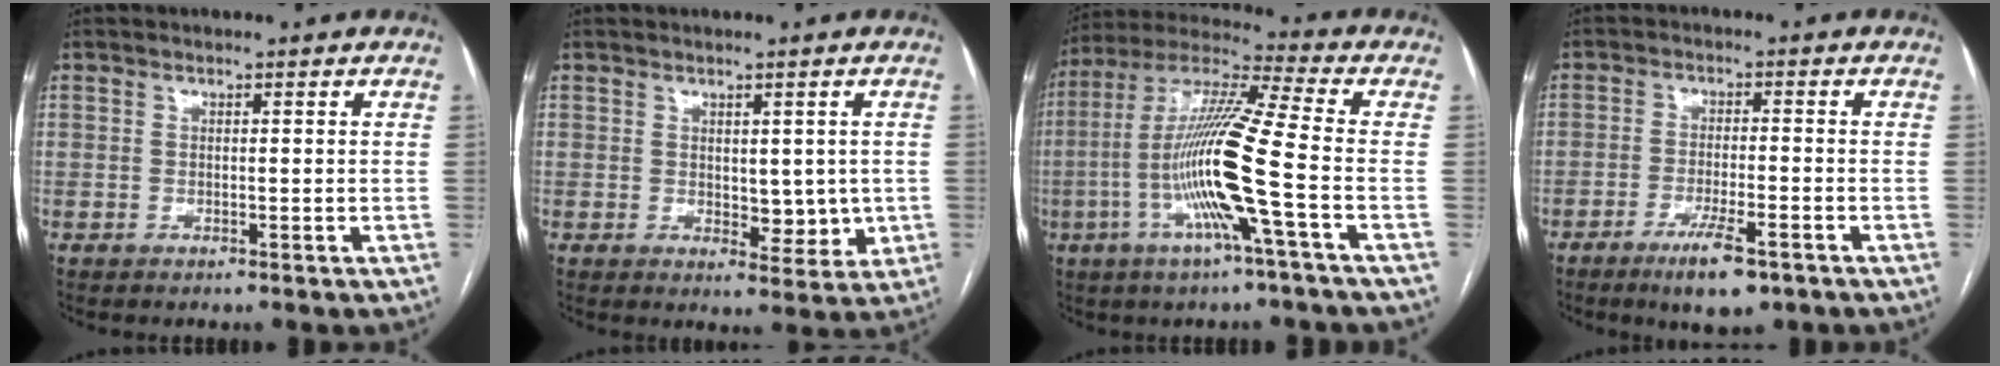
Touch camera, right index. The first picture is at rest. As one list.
[{"total": 5.1, "force": [0.1, 2.9, 4.2], "torque": [-0.046, -0.008, 0.011]}, {"total": 15.7, "force": [-4.1, -0.9, 15.2], "torque": [-0.301, -0.004, -0.091]}, {"total": 7.0, "force": [-4.4, 1.3, 5.3], "torque": [-0.095, -0.011, -0.068]}]